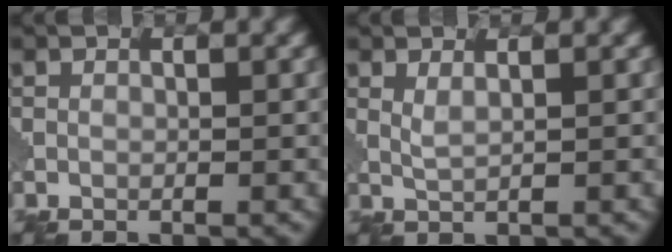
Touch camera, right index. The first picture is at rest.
{"total": 1.3, "force": [0.7, 0.3, 1.0], "torque": [-0.023, -0.003, 0.012]}